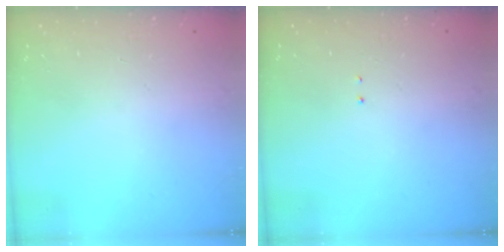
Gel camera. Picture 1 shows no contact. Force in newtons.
{"total": 1.3, "press": 1.2, "slide": 0.6}